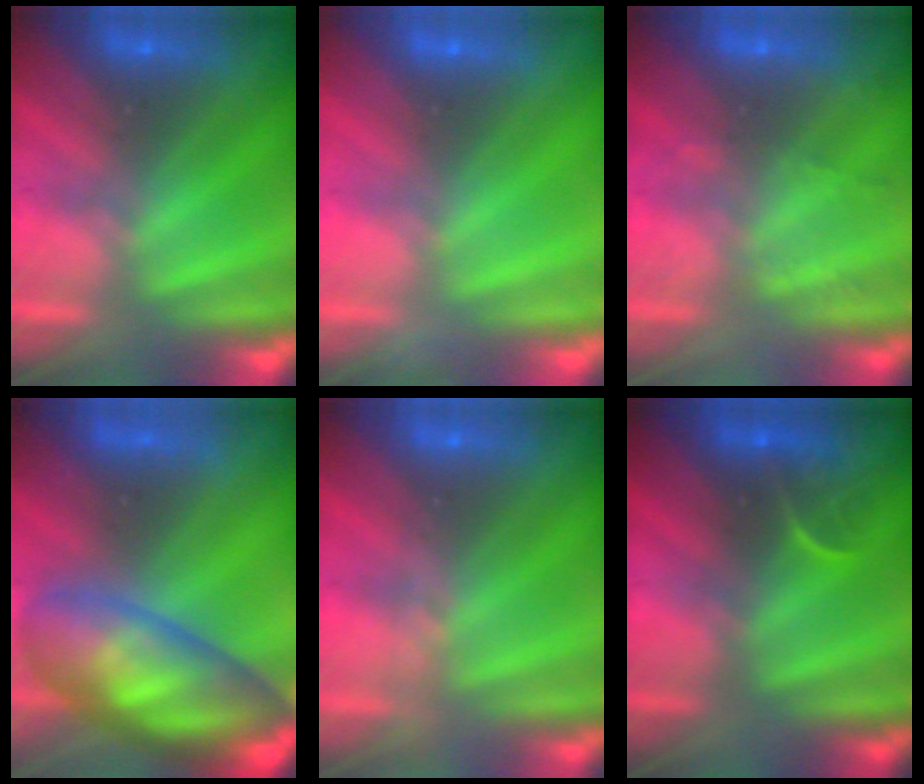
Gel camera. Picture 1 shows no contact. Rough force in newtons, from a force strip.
{"total": 2.9}
{"total": 2.0}
{"total": 8.9}
{"total": 3.4}
{"total": 2.8}